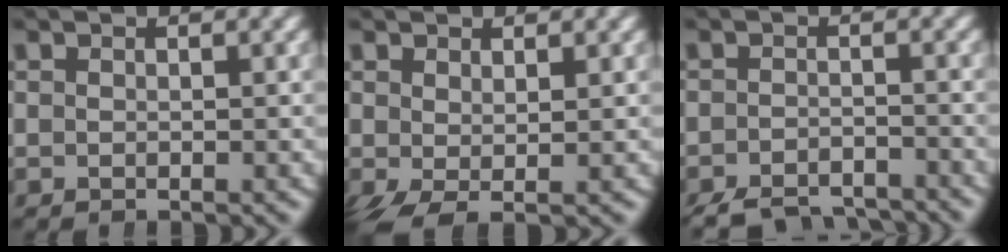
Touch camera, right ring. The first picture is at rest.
{"total": 1.9, "force": [-0.7, 0.8, 1.6], "torque": [-0.030, -0.012, -0.001]}
{"total": 5.7, "force": [-5.5, 1.2, 0.8], "torque": [-0.006, -0.018, -0.091]}